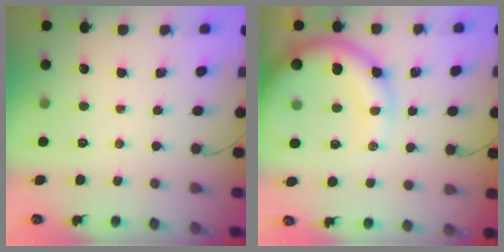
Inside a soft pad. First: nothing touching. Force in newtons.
{"total": 14.9, "press": 14.5, "slide": 3.5}